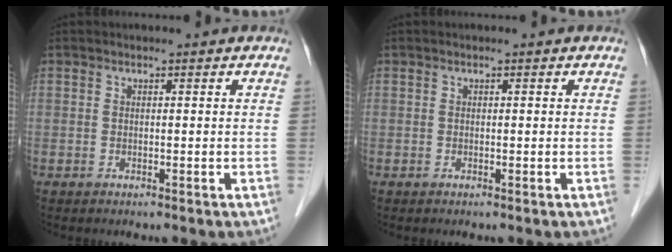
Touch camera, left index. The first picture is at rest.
{"total": 0.0}